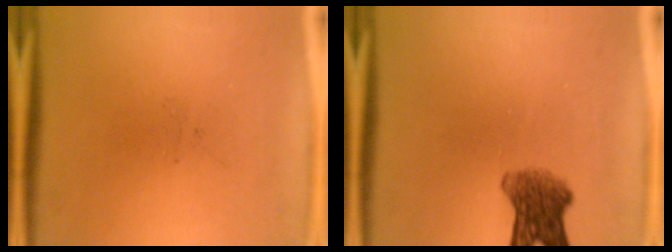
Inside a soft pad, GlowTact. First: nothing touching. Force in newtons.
{"total": 5.8}